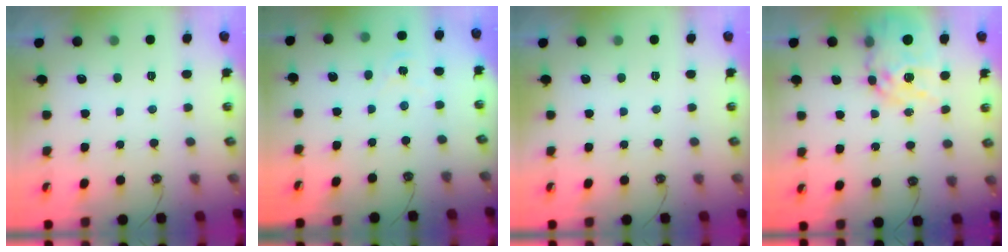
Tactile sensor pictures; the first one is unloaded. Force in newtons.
{"total": 1.4, "press": 1.4, "slide": 0.2}
{"total": 0.0}
{"total": 14.8, "press": 14.7, "slide": 1.2}